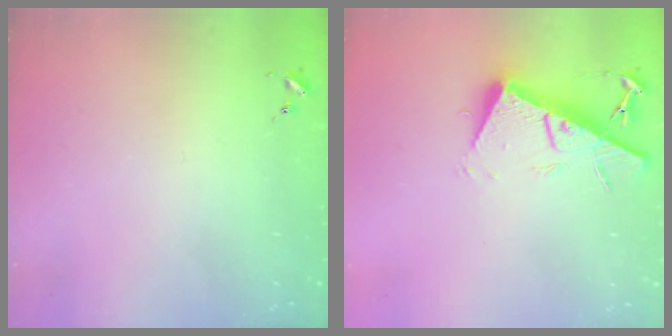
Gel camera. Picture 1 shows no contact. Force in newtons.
{"total": 14.6, "press": 14.6, "slide": 0.4}